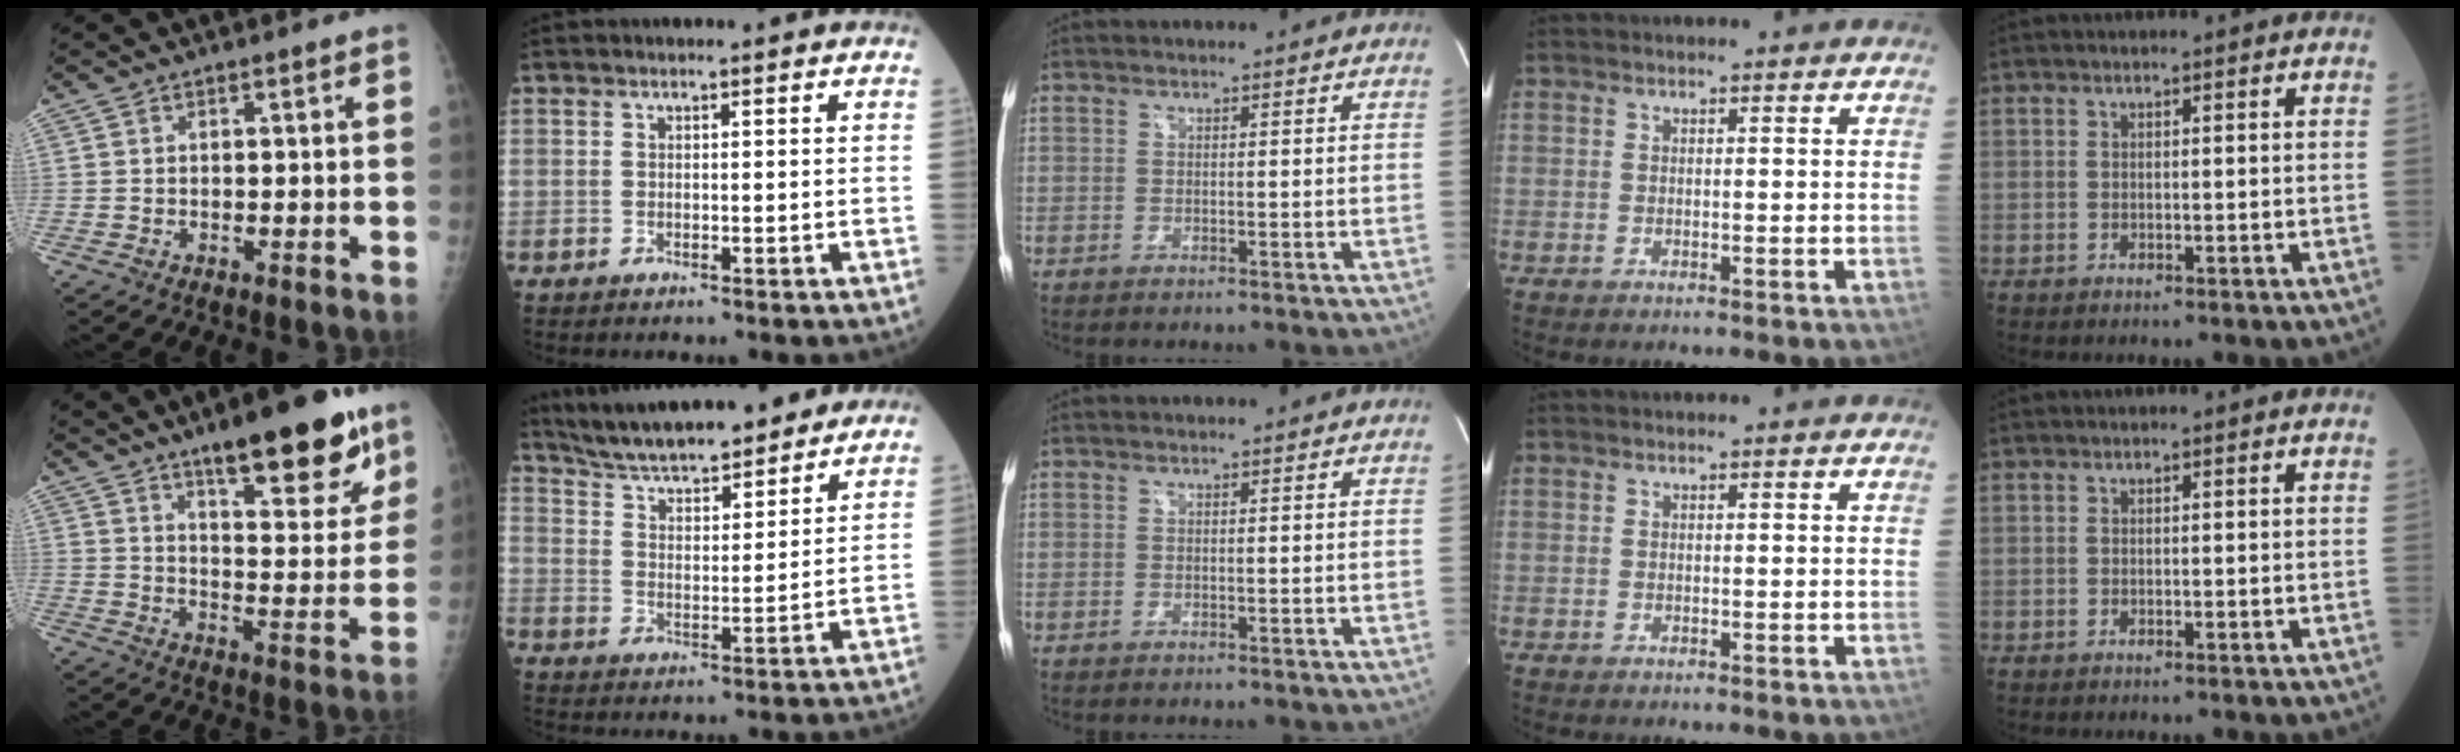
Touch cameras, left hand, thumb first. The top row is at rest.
{"thumb": {"total": 18.8, "force": [12.1, 5.5, 13.3], "torque": [-0.147, -0.062, 0.178]}, "index": {"total": 15.8, "force": [14.1, 3.2, 6.3], "torque": [-0.101, 0.018, 0.227]}}